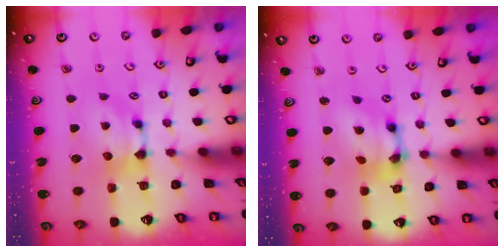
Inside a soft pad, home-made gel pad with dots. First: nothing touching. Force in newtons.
{"total": 5.1, "press": 4.7, "slide": 1.9}